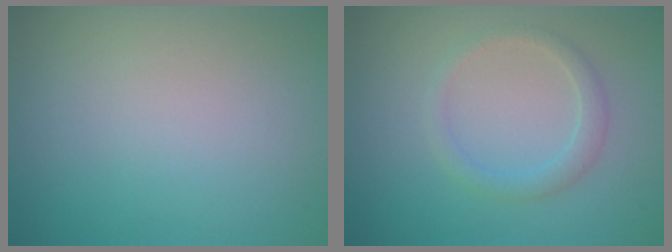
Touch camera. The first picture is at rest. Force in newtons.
{"total": 1.9, "press": 1.9, "slide": 0.1}